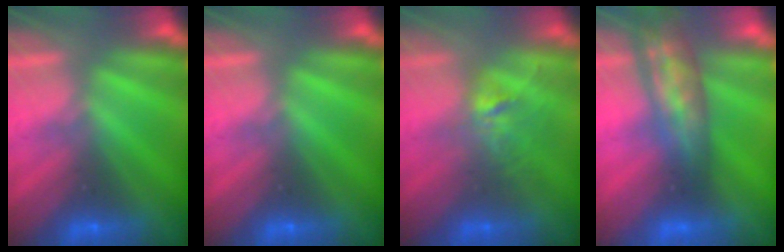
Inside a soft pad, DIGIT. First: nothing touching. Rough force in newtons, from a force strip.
{"total": 0.0}
{"total": 2.7}
{"total": 2.9}